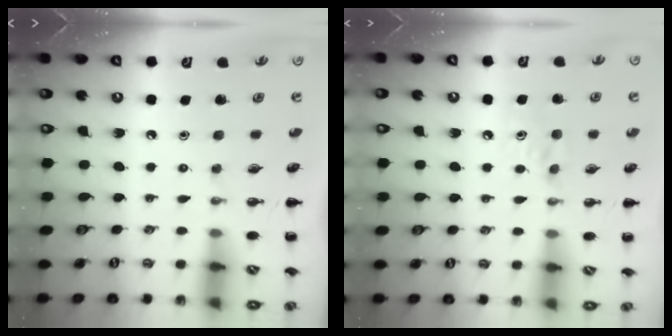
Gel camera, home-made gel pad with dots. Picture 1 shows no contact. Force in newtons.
{"total": 5.0, "press": 4.7, "slide": 1.7}